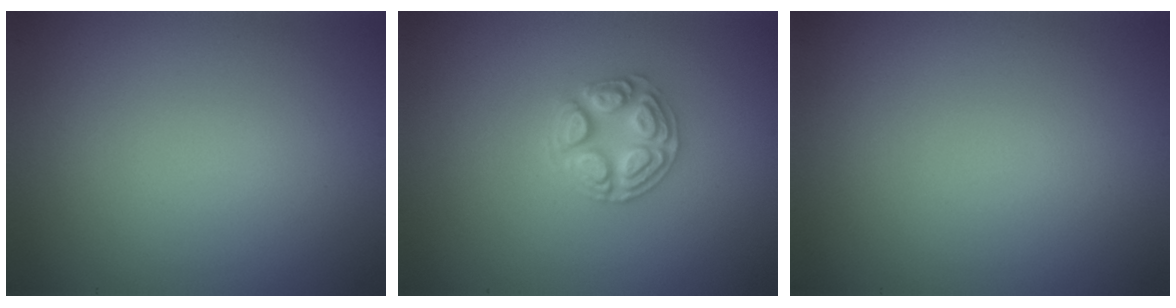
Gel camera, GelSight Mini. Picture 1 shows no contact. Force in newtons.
{"total": 2.8, "press": 2.7, "slide": 0.9}
{"total": 0.0}